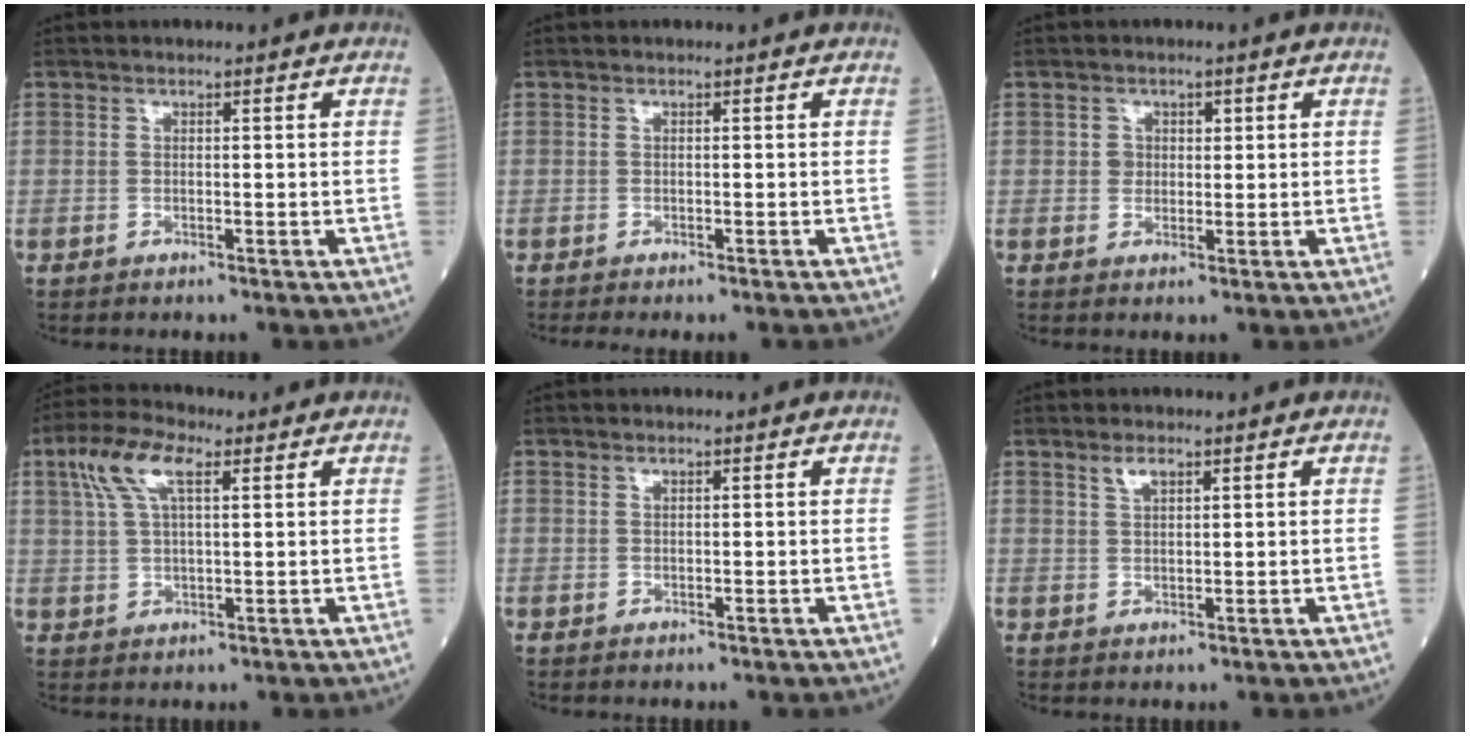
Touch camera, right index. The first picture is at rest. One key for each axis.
{"total": 3.1, "fx": -2.8, "fy": -0.3, "fz": 1.3, "tx": -0.011, "ty": -0.001, "tz": -0.038}
{"total": 2.1, "fx": 0.4, "fy": 1.9, "fz": 0.8, "tx": -0.011, "ty": 0.007, "tz": 0.005}
{"total": 7.3, "fx": 3.4, "fy": 2.3, "fz": 6.1, "tx": -0.135, "ty": 0.022, "tz": 0.066}
{"total": 0.0}
{"total": 1.9, "fx": 1.3, "fy": 0.7, "fz": 1.3, "tx": -0.026, "ty": 0.003, "tz": 0.028}